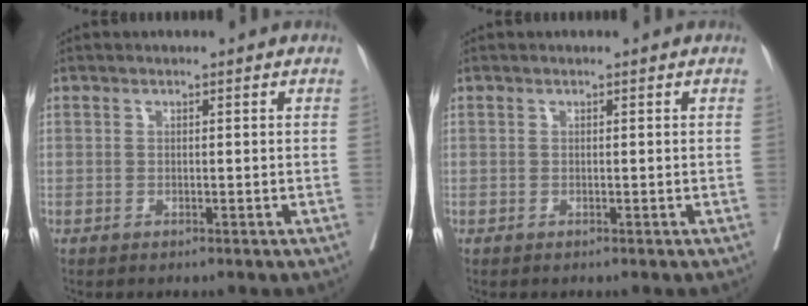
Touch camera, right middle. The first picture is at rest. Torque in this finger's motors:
{"motor_torque": [-0.22, -0.22, 0.00, 0.00]}